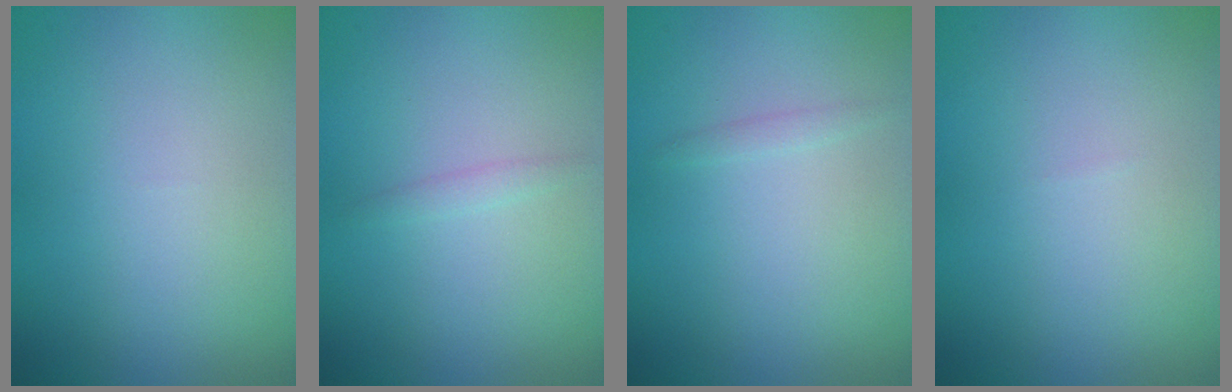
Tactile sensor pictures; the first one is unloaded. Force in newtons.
{"total": 0.7, "press": 0.7, "slide": 0.0}
{"total": 0.5, "press": 0.5, "slide": 0.0}
{"total": 0.0}